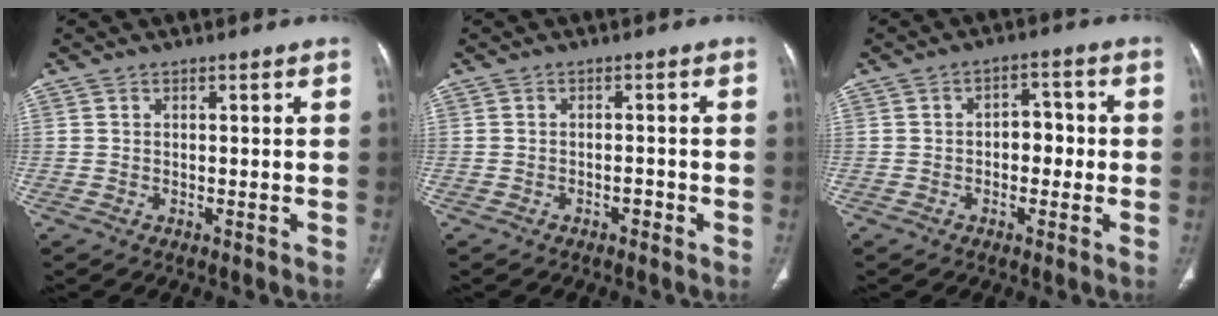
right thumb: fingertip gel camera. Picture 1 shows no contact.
{"total": 1.2, "force": [-0.8, 0.6, 0.7], "torque": [-0.006, 0.006, -0.014]}
{"total": 4.9, "force": [-0.5, 3.4, 3.4], "torque": [-0.022, 0.019, -0.015]}